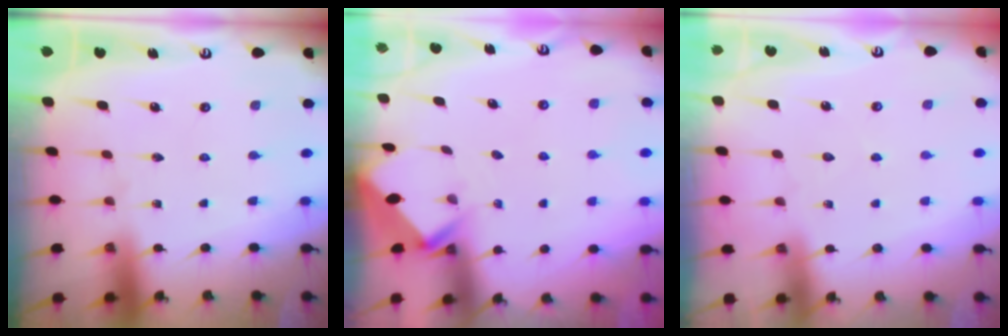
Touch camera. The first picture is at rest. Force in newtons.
{"total": 2.9, "press": 2.9, "slide": 0.2}
{"total": 2.3, "press": 2.3, "slide": 0.3}